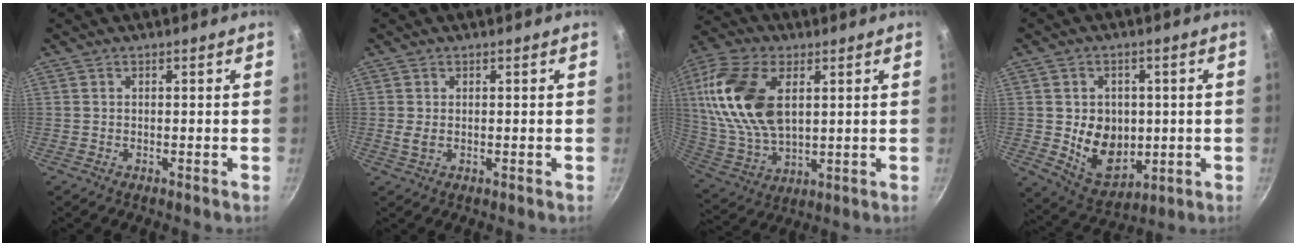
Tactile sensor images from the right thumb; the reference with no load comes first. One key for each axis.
{"total": 1.6, "fx": 0.2, "fy": 0.8, "fz": 1.4, "tx": -0.026, "ty": -0.002, "tz": 0.006}
{"total": 20.1, "fx": 5.1, "fy": 11.7, "fz": 15.5, "tx": -0.298, "ty": -0.013, "tz": 0.101}
{"total": 11.8, "fx": -0.3, "fy": 9.4, "fz": 7.2, "tx": -0.080, "ty": -0.014, "tz": 0.018}